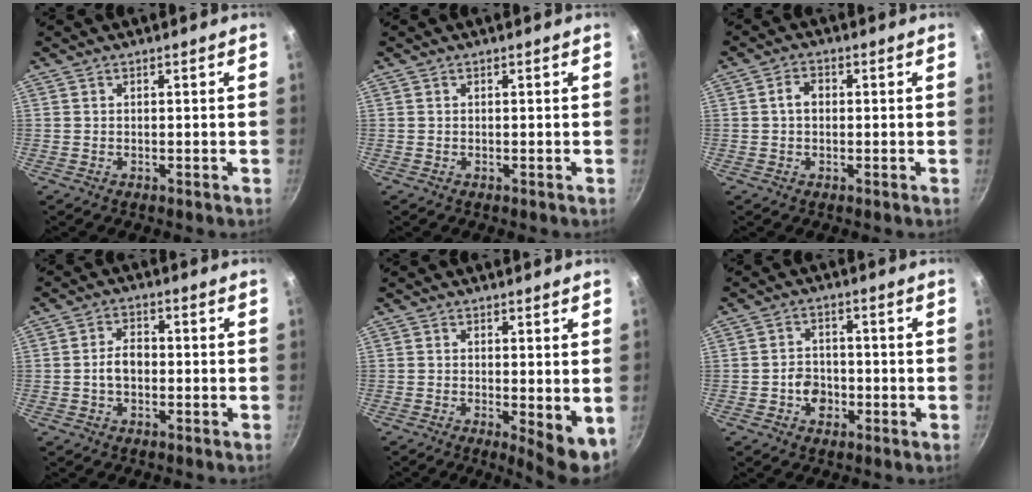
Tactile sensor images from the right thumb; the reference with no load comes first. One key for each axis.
{"total": 0.0}
{"total": 3.0, "fx": 0.1, "fy": 2.2, "fz": 2.0, "tx": -0.028, "ty": 0.010, "tz": -0.003}
{"total": 4.6, "fx": -0.7, "fy": 3.1, "fz": 3.3, "tx": -0.046, "ty": 0.018, "tz": -0.015}
{"total": 6.2, "fx": -0.6, "fy": 1.9, "fz": 5.9, "tx": -0.070, "ty": -0.011, "tz": -0.003}
{"total": 4.7, "fx": -1.5, "fy": 3.7, "fz": 2.4, "tx": -0.019, "ty": 0.013, "tz": -0.030}